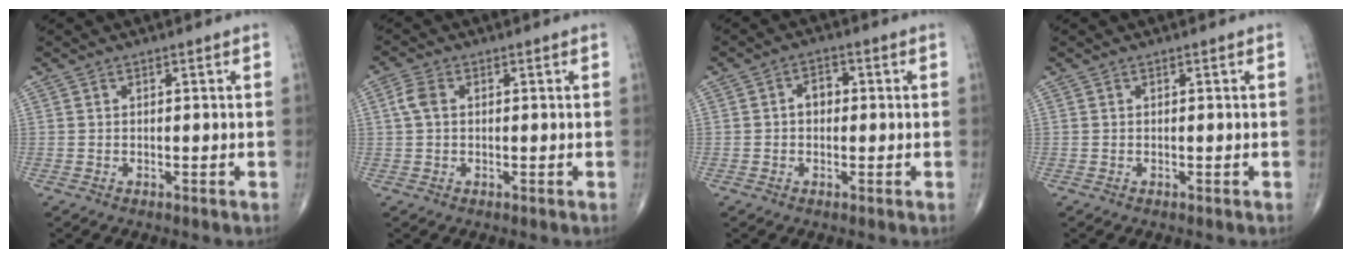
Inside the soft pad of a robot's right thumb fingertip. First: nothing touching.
{"total": 3.2, "force": [0.5, 2.1, 2.4], "torque": [-0.057, 0.009, 0.007]}
{"total": 3.4, "force": [0.0, 2.5, 2.3], "torque": [-0.025, 0.014, -0.006]}
{"total": 0.0}